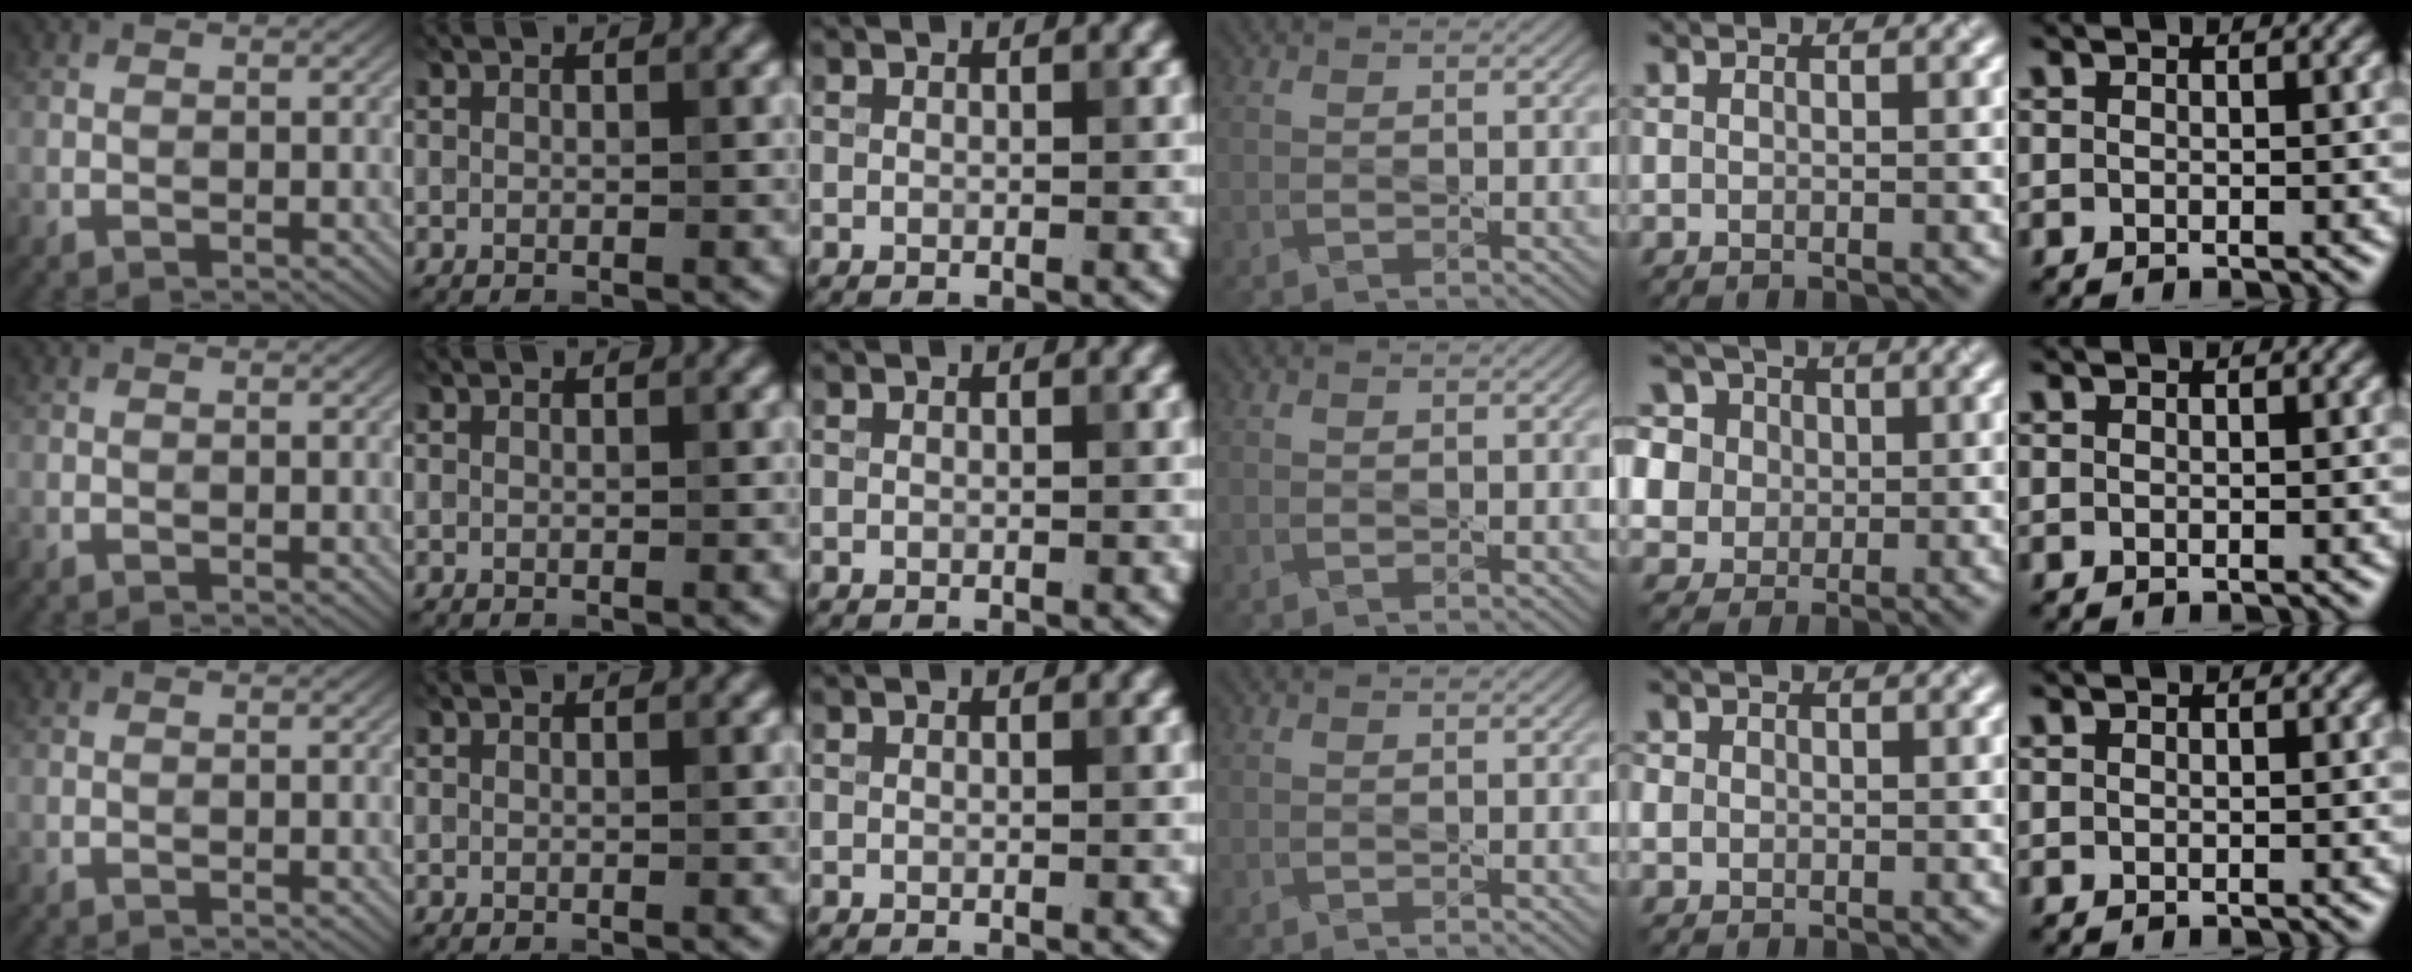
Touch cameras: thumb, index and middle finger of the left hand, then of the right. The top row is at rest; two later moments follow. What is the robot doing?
{"motion": "press", "object": "calculator"}